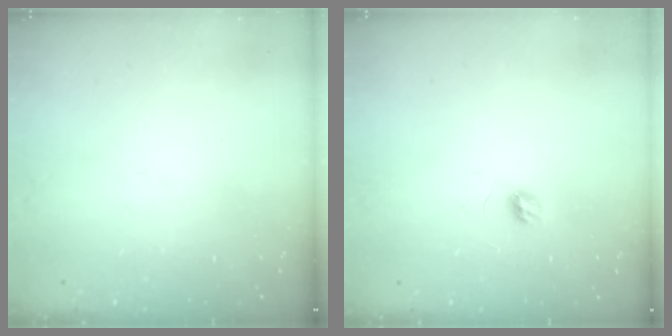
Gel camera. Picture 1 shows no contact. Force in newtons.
{"total": 4.6, "press": 4.6, "slide": 0.5}